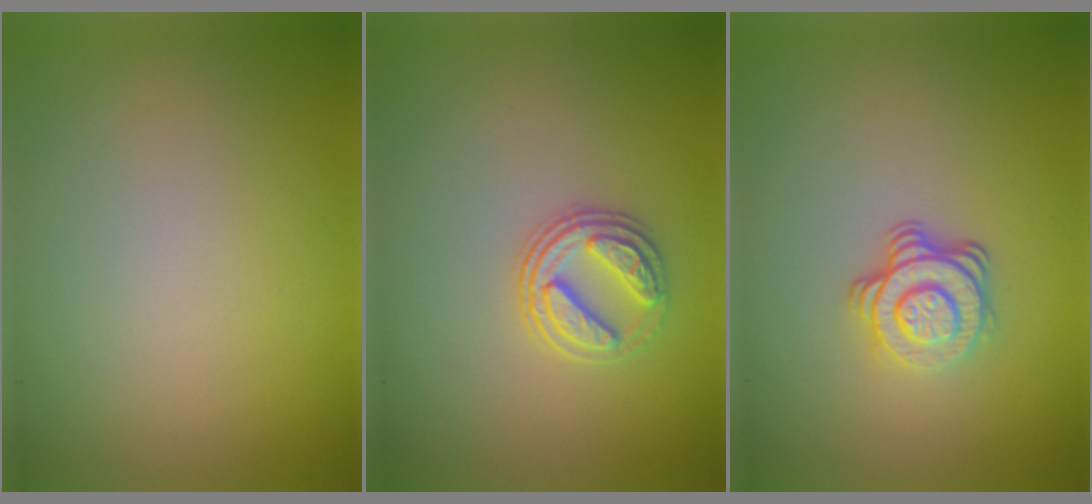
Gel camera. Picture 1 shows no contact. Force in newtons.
{"total": 2.7, "press": 2.5, "slide": 1.0}
{"total": 3.6, "press": 2.6, "slide": 2.5}